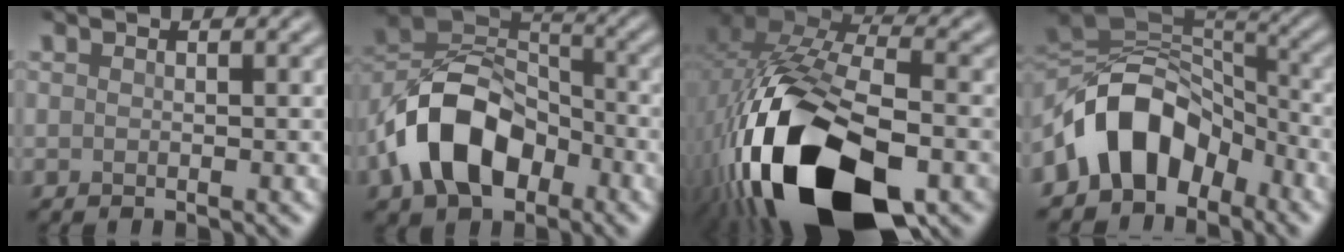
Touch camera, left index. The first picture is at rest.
{"total": 9.9, "force": [-4.2, 6.3, 6.3], "torque": [-0.117, 0.015, -0.089]}
{"total": 18.2, "force": [-7.8, 8.9, 13.9], "torque": [-0.281, -0.033, -0.128]}
{"total": 9.0, "force": [-4.8, 5.8, 5.0], "torque": [-0.062, 0.017, -0.101]}